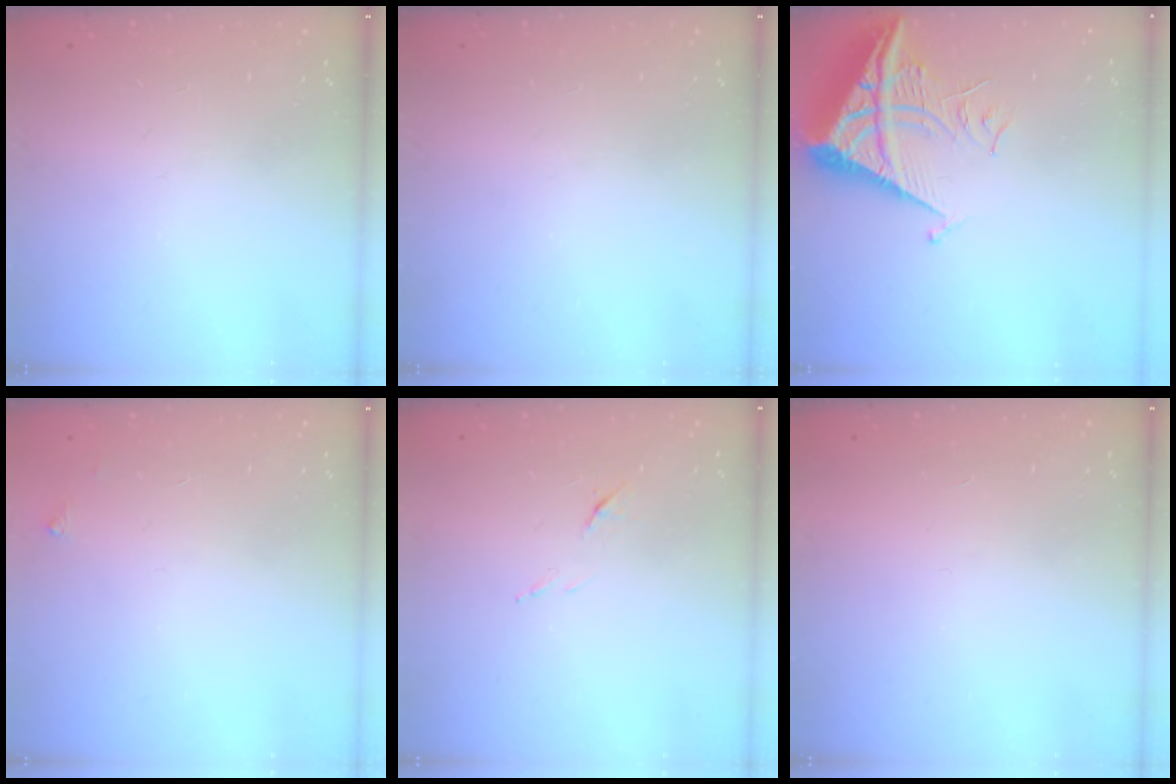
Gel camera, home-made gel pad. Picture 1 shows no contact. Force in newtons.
{"total": 0.0}
{"total": 8.5, "press": 8.5, "slide": 0.8}
{"total": 2.5, "press": 2.5, "slide": 0.4}
{"total": 6.1, "press": 6.0, "slide": 0.7}
{"total": 1.7, "press": 1.7, "slide": 0.1}